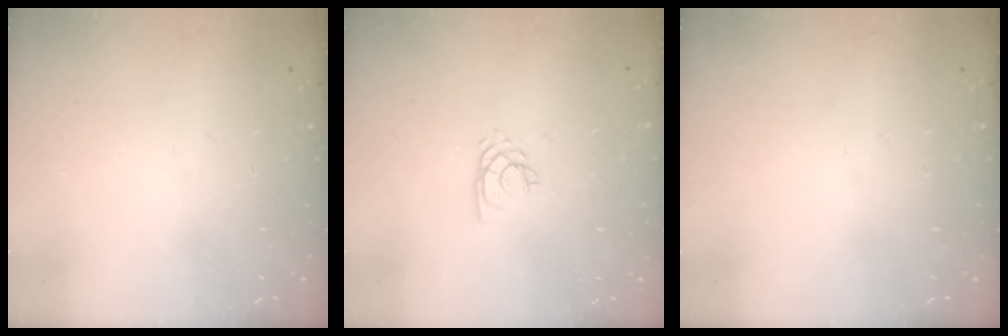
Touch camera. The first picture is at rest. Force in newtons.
{"total": 1.9, "press": 1.8, "slide": 0.3}
{"total": 0.0}